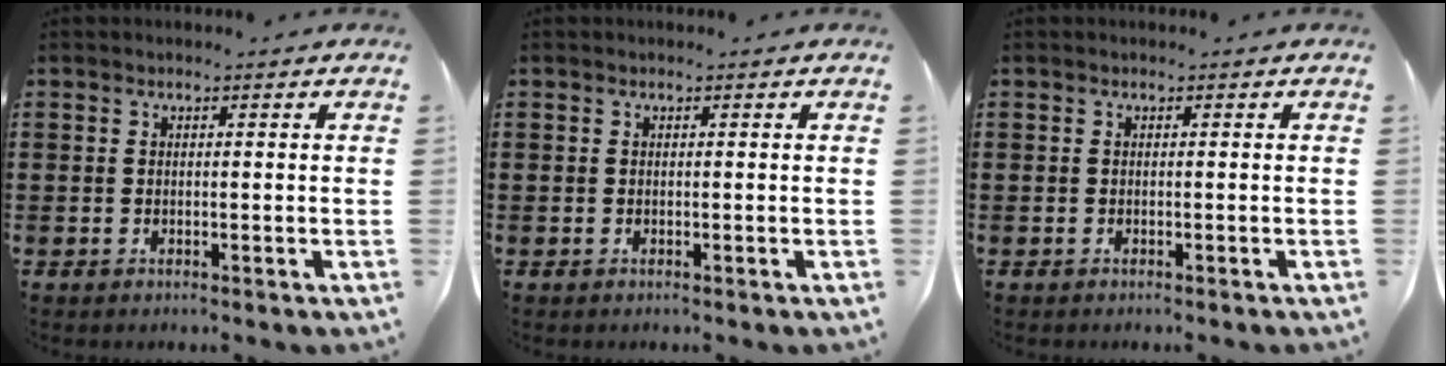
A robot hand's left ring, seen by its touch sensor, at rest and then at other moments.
{"total": 0.0}
{"total": 0.0}